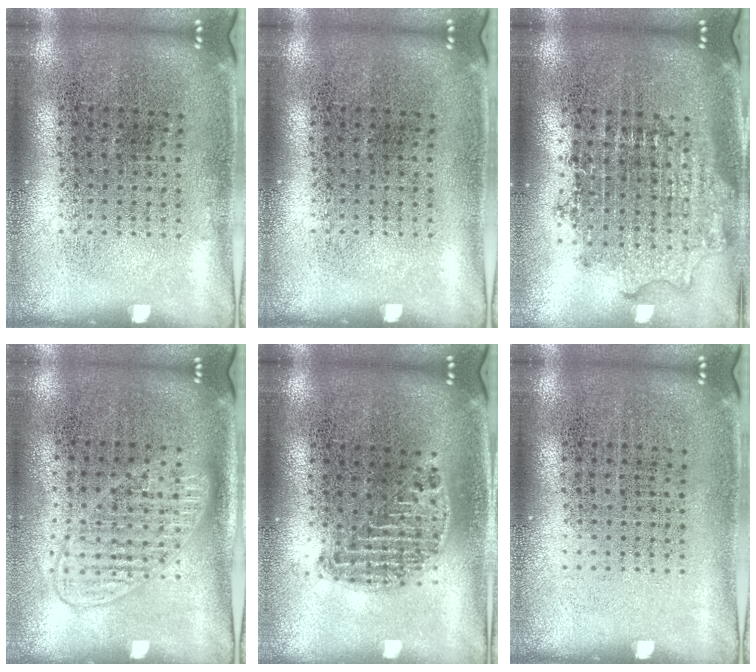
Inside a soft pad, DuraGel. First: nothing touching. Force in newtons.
{"total": 0.0}
{"total": 1.8, "press": 1.5, "slide": 1.0}
{"total": 1.5, "press": 1.3, "slide": 0.7}
{"total": 1.2, "press": 1.0, "slide": 0.6}
{"total": 0.0}